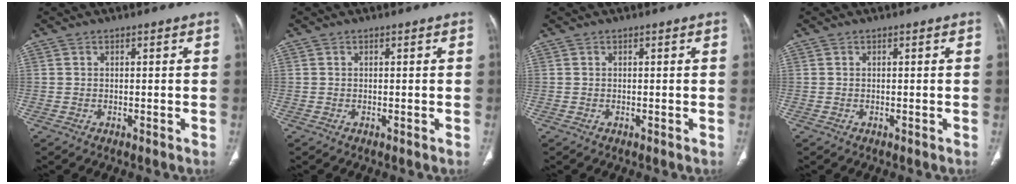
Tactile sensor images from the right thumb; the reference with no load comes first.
{"total": 0.0}
{"total": 0.0}
{"total": 0.0}